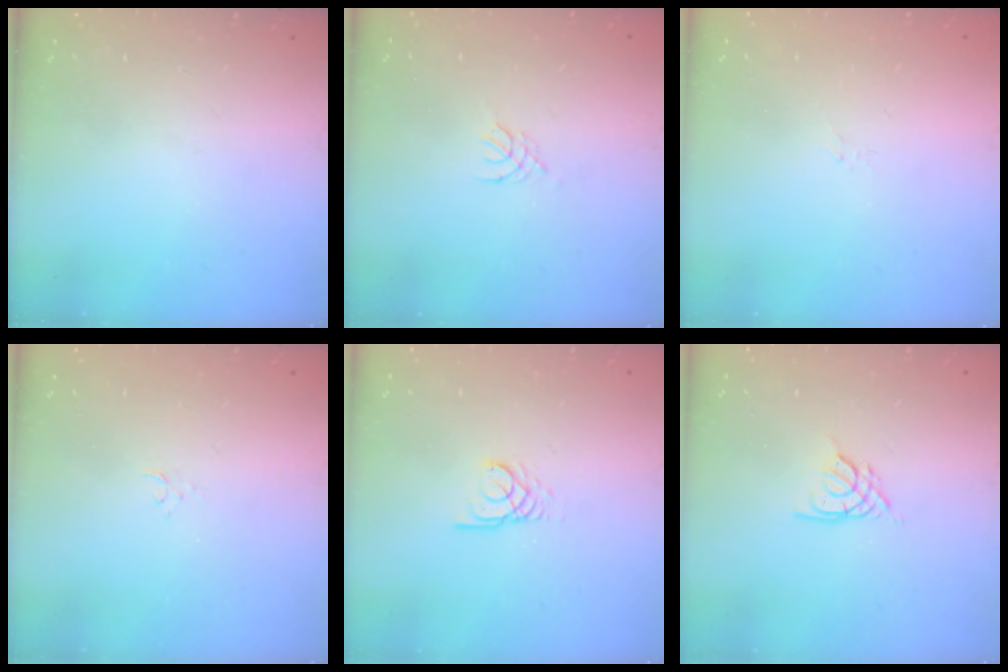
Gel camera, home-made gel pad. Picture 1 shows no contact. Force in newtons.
{"total": 1.2, "press": 1.2, "slide": 0.3}
{"total": 1.5, "press": 1.4, "slide": 0.3}
{"total": 2.4, "press": 2.4, "slide": 0.3}
{"total": 2.7, "press": 2.7, "slide": 0.1}
{"total": 2.6, "press": 2.6, "slide": 0.6}